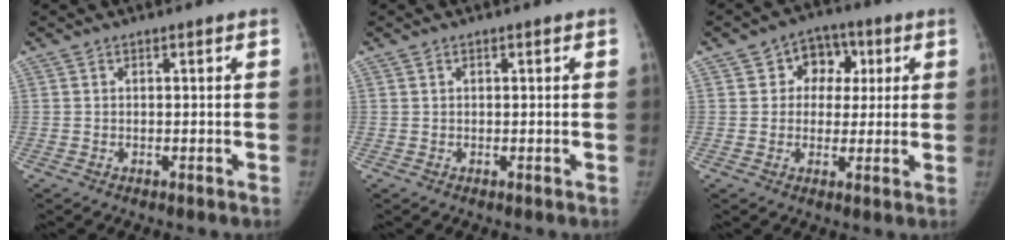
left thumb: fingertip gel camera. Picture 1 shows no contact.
{"total": 0.5, "force": [0.2, 0.4, 0.2], "torque": [0.001, 0.000, 0.003]}
{"total": 8.0, "force": [2.1, 6.9, 3.5], "torque": [-0.003, 0.003, 0.024]}